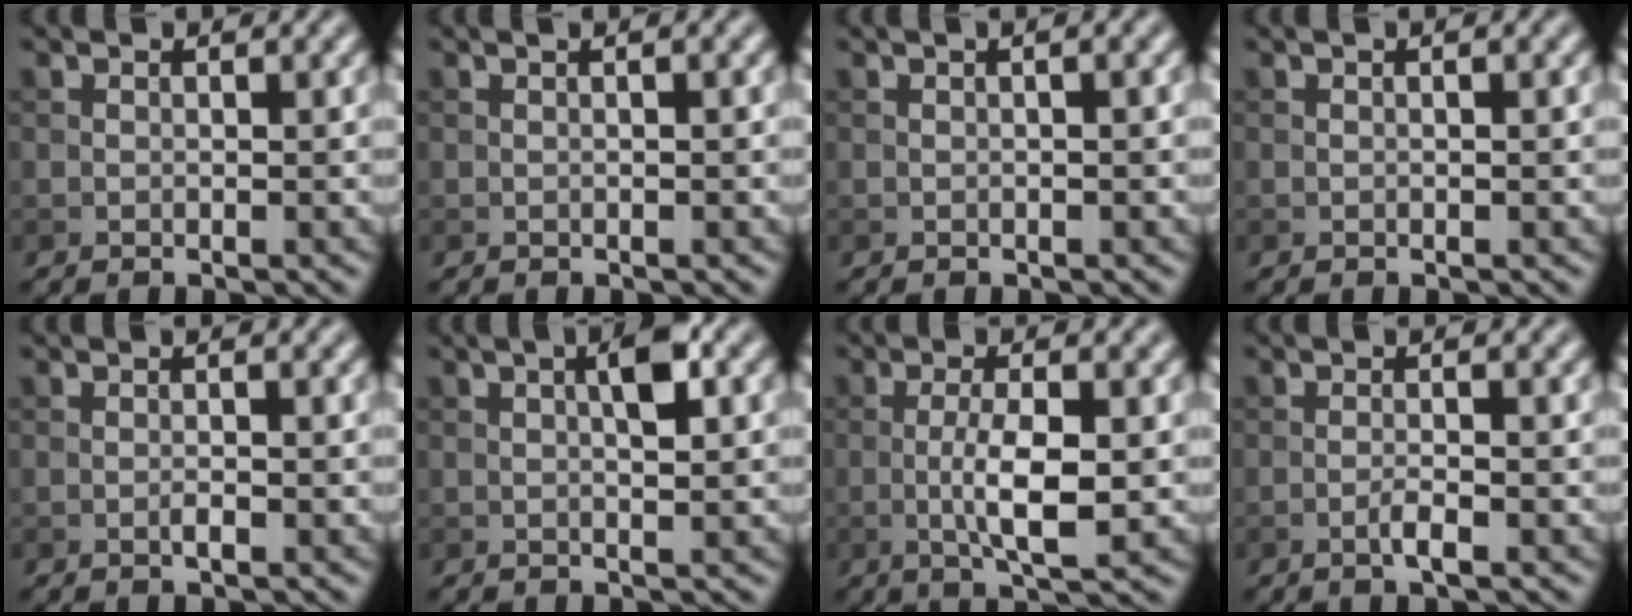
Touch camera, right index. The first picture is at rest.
{"total": 1.2, "force": [0.3, 0.3, 1.1], "torque": [-0.018, 0.001, -0.001]}
{"total": 1.7, "force": [0.5, 0.4, 1.6], "torque": [-0.026, 0.003, 0.002]}
{"total": 0.7, "force": [0.1, 0.1, 0.7], "torque": [-0.011, 0.001, 0.001]}
{"total": 1.1, "force": [-0.4, 0.2, 1.0], "torque": [-0.018, 0.000, -0.009]}
{"total": 3.3, "force": [0.8, 0.8, 3.1], "torque": [-0.053, 0.007, 0.012]}
{"total": 5.0, "force": [-0.6, 1.2, 4.9], "torque": [-0.093, -0.002, -0.012]}
{"total": 1.9, "force": [-0.8, 0.3, 1.7], "torque": [-0.031, 0.004, -0.019]}